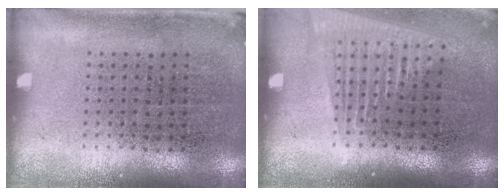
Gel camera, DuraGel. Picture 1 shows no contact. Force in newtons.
{"total": 1.7, "press": 1.5, "slide": 0.8}